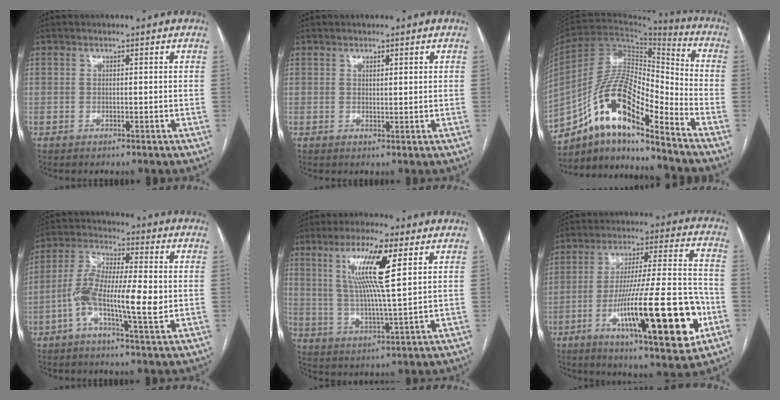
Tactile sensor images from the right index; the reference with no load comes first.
{"total": 1.2, "force": [0.7, 0.1, 0.9], "torque": [-0.018, -0.002, 0.012]}
{"total": 15.6, "force": [-10.3, 3.3, 11.2], "torque": [-0.209, 0.033, -0.178]}
{"total": 11.7, "force": [-2.1, 2.1, 11.3], "torque": [-0.221, 0.012, -0.045]}
{"total": 11.4, "force": [4.3, 0.3, 10.5], "torque": [-0.203, 0.002, 0.078]}
{"total": 23.0, "force": [-7.7, 2.8, 21.5], "torque": [-0.325, -0.008, -0.114]}